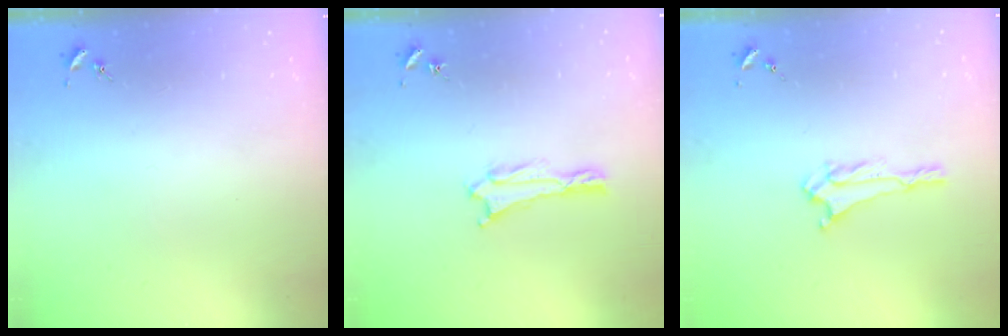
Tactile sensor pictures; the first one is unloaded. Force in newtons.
{"total": 1.0, "press": 1.0, "slide": 0.2}
{"total": 1.9, "press": 1.9, "slide": 0.4}